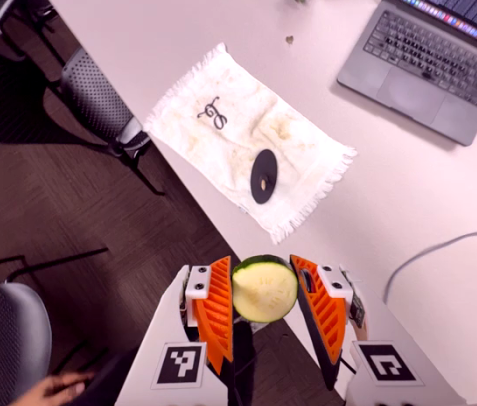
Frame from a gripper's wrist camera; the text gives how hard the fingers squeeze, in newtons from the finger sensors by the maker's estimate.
{"total": 9.2, "left": 9.1, "right": 9.4}